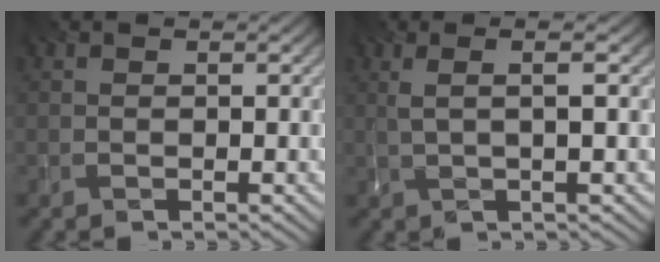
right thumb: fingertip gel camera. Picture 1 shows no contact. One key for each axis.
{"total": 3.1, "fx": 0.6, "fy": 0.2, "fz": 3.0, "tx": -0.047, "ty": 0.008, "tz": 0.010}